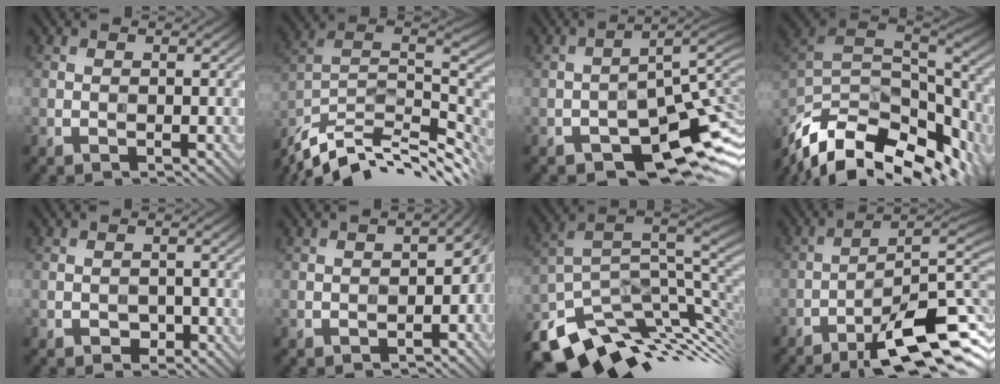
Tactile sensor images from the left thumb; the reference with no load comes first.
{"total": 13.7, "force": [-8.6, 5.2, 9.3], "torque": [-0.219, 0.008, -0.154]}
{"total": 10.3, "force": [-5.7, 3.6, 7.8], "torque": [-0.114, -0.005, -0.097]}
{"total": 15.4, "force": [-9.9, 6.7, 9.7], "torque": [-0.246, -0.021, -0.153]}
{"total": 1.8, "force": [-1.0, 1.1, 1.0], "torque": [-0.015, 0.002, -0.016]}
{"total": 7.1, "force": [-2.6, 4.4, 5.0], "torque": [-0.047, -0.027, -0.034]}
{"total": 13.5, "force": [-3.6, 7.7, 10.5], "torque": [-0.221, -0.010, -0.056]}
{"total": 12.7, "force": [-7.6, 2.1, 9.9], "torque": [-0.167, 0.008, -0.120]}